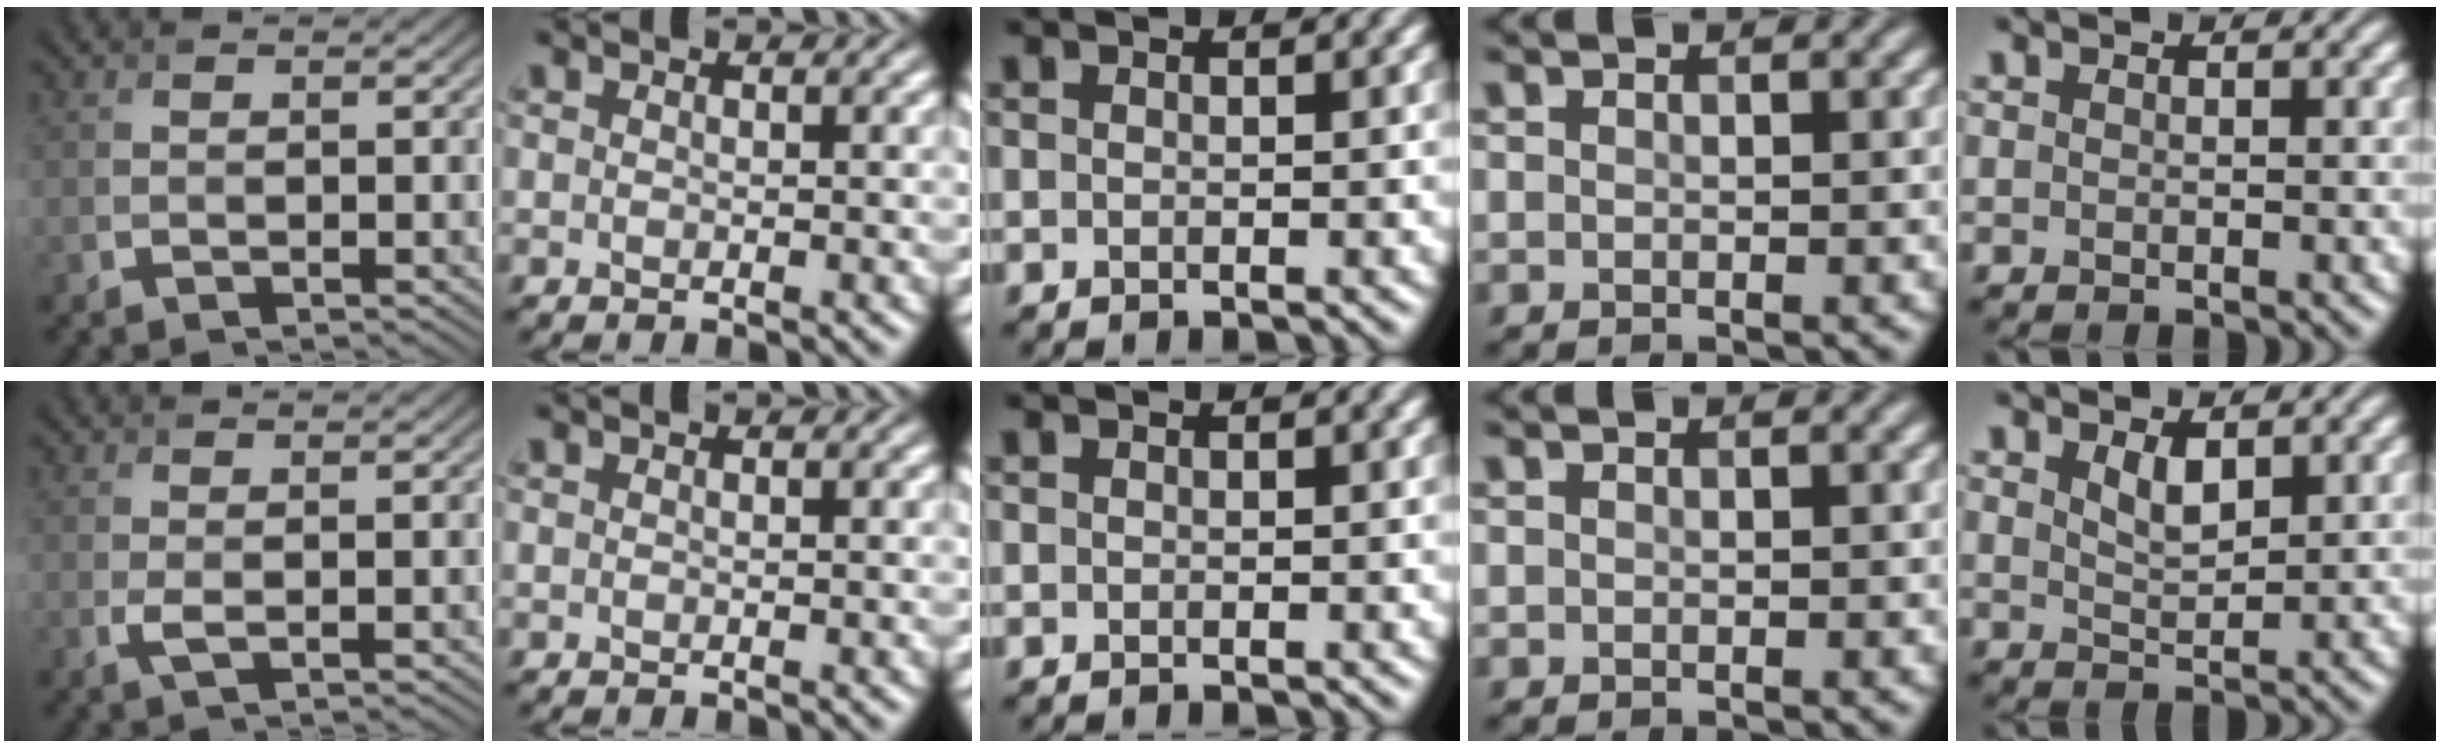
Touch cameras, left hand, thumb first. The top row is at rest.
{"thumb": {"total": 1.2, "force": [0.2, 0.3, 1.2], "torque": [-0.030, 0.001, 0.004]}, "little": {"total": 1.8, "force": [1.2, 0.6, 1.3], "torque": [-0.027, -0.004, 0.024]}}